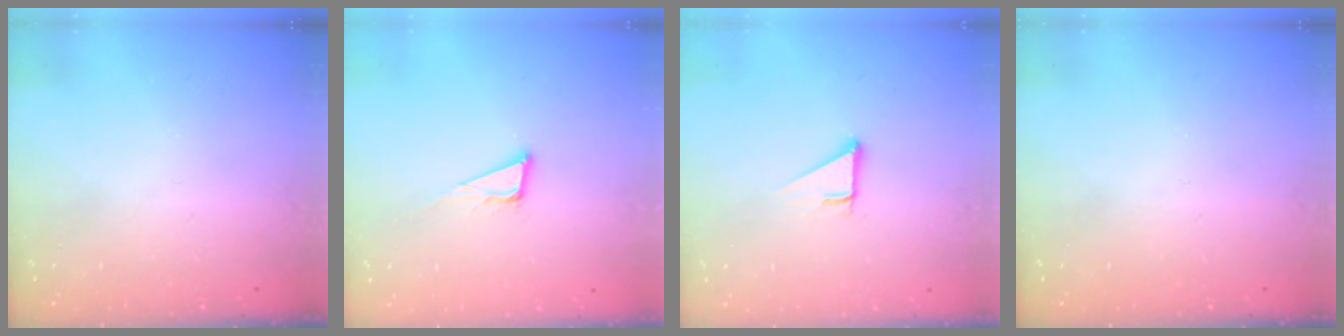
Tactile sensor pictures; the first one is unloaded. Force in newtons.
{"total": 7.0, "press": 6.4, "slide": 2.8}
{"total": 3.0, "press": 3.0, "slide": 0.1}
{"total": 0.0}